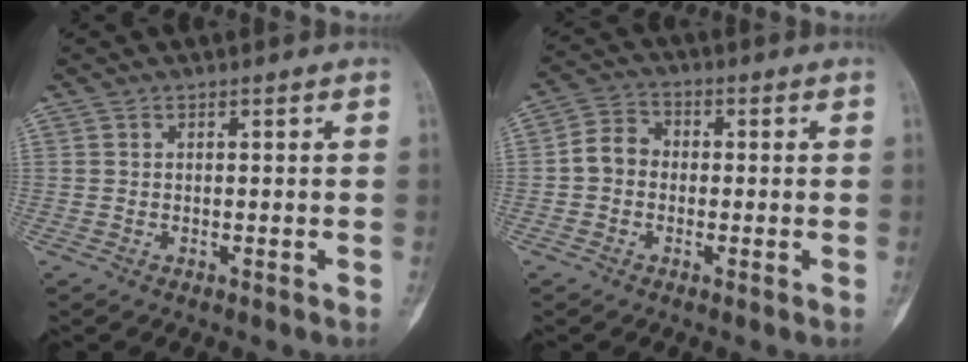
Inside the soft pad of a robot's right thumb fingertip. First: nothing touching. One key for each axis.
{"total": 5.5, "fx": -0.5, "fy": 4.7, "fz": 2.9, "tx": -0.037, "ty": 0.020, "tz": -0.021}